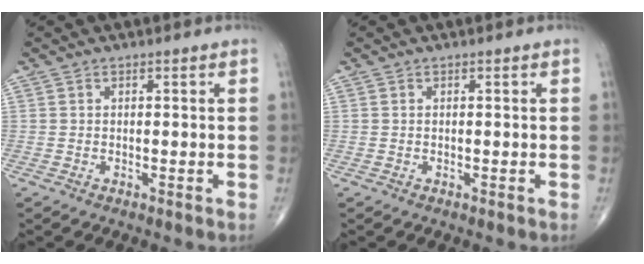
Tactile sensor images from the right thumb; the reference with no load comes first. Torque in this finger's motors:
{"motor_torque": [0.38, 0.84, 0.35, 0.07, -0.06]}